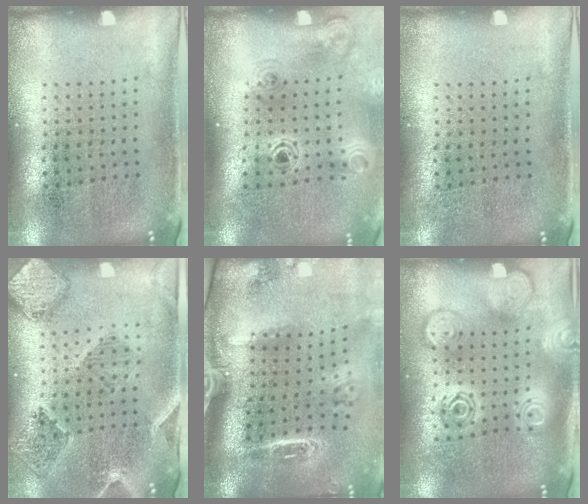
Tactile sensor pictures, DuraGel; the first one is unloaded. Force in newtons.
{"total": 1.2, "press": 1.2, "slide": 0.3}
{"total": 0.0}
{"total": 1.6, "press": 1.5, "slide": 0.4}
{"total": 3.0, "press": 2.1, "slide": 2.1}
{"total": 2.8, "press": 2.8, "slide": 0.5}